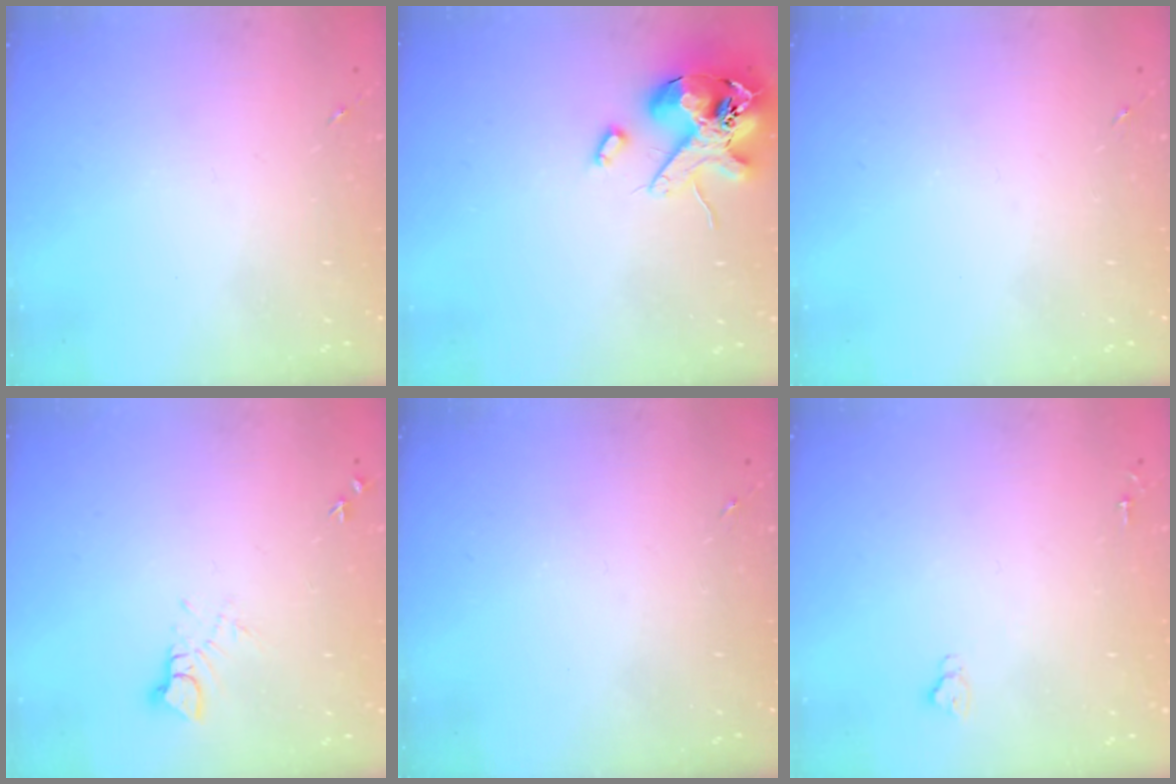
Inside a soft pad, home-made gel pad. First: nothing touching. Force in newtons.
{"total": 14.4, "press": 14.2, "slide": 2.4}
{"total": 0.0}
{"total": 5.9, "press": 5.9, "slide": 0.6}
{"total": 0.0}
{"total": 2.6, "press": 2.5, "slide": 0.3}